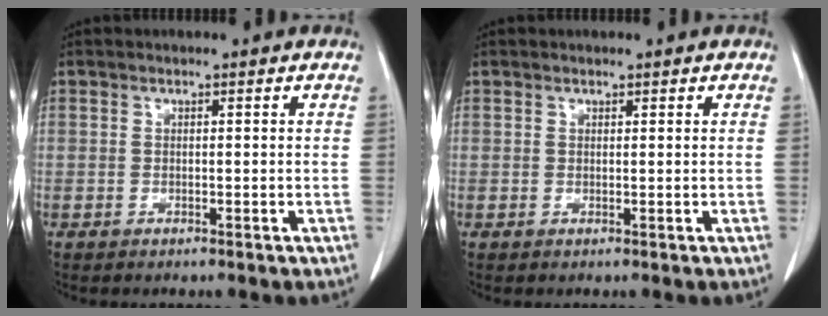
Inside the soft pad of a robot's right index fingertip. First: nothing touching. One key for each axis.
{"total": 0.0}